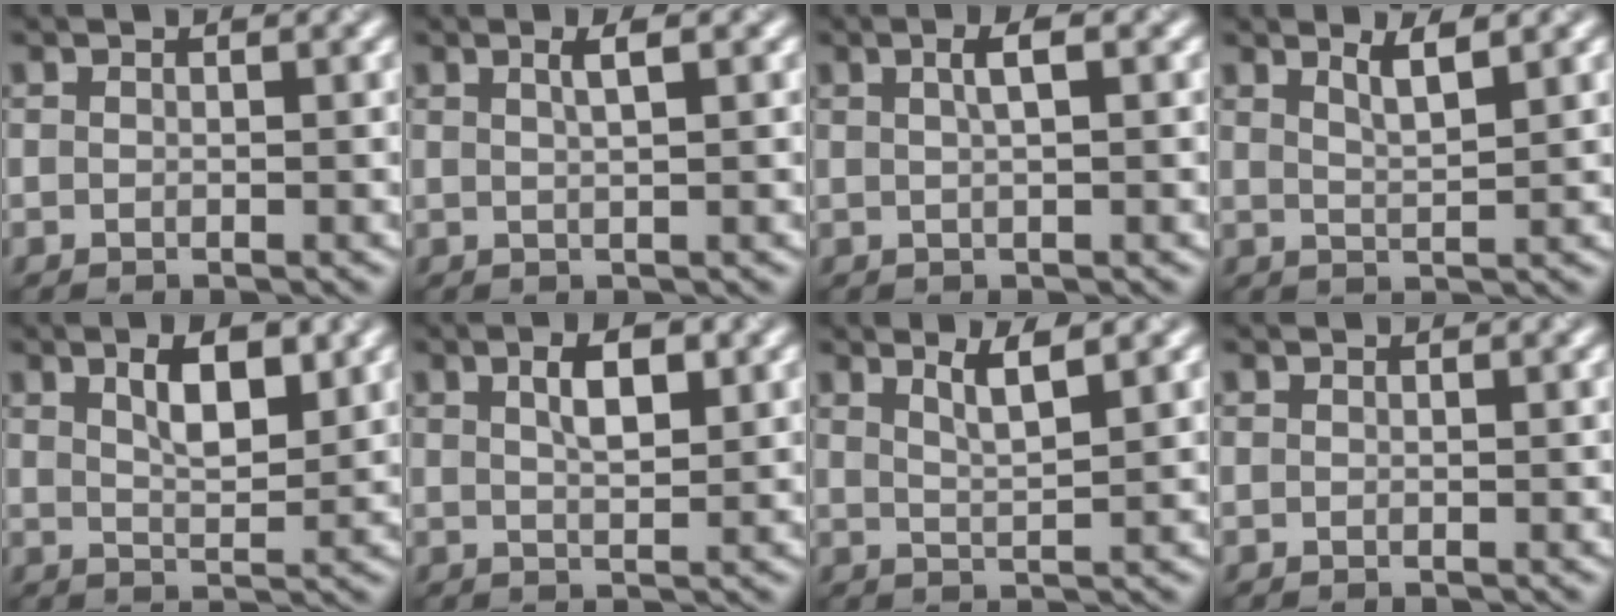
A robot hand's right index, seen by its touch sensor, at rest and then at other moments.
{"total": 1.0, "force": [0.2, 0.1, 0.9], "torque": [-0.019, 0.008, 0.010]}
{"total": 1.3, "force": [0.1, 0.2, 1.3], "torque": [-0.023, 0.012, 0.008]}
{"total": 1.4, "force": [1.0, 0.0, 1.0], "torque": [-0.018, 0.004, 0.027]}
{"total": 3.2, "force": [1.4, 0.8, 2.7], "torque": [-0.053, 0.007, 0.035]}
{"total": 2.2, "force": [0.8, 0.5, 2.0], "torque": [-0.039, 0.013, 0.024]}
{"total": 1.7, "force": [1.1, 0.0, 1.4], "torque": [-0.025, 0.004, 0.030]}
{"total": 0.0}